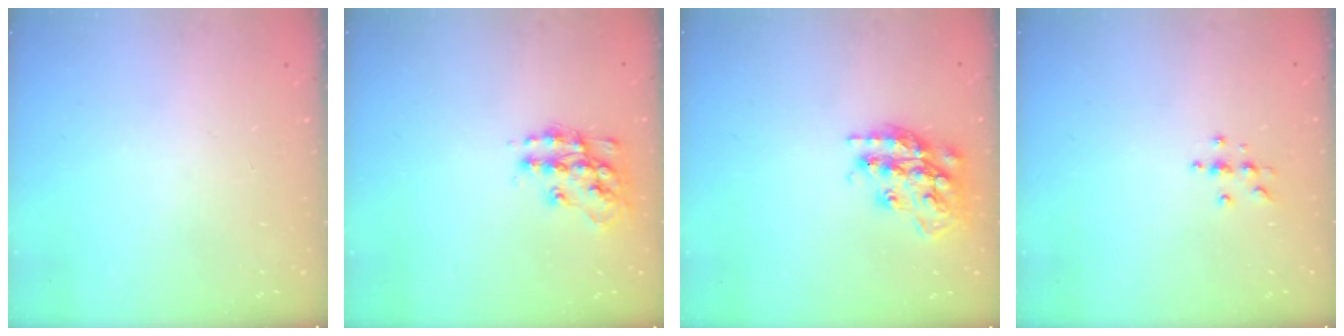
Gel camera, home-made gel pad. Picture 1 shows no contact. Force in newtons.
{"total": 13.7, "press": 13.7, "slide": 0.6}
{"total": 19.3, "press": 19.3, "slide": 1.4}
{"total": 3.8, "press": 3.7, "slide": 0.5}